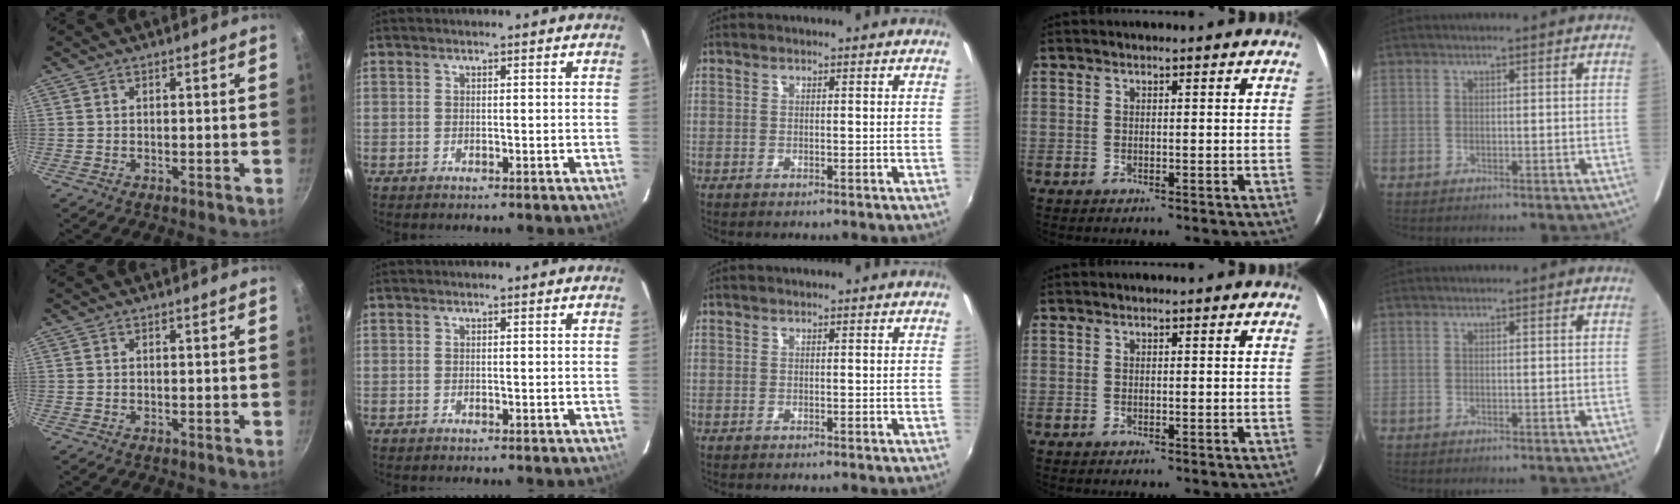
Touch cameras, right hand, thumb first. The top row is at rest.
{}